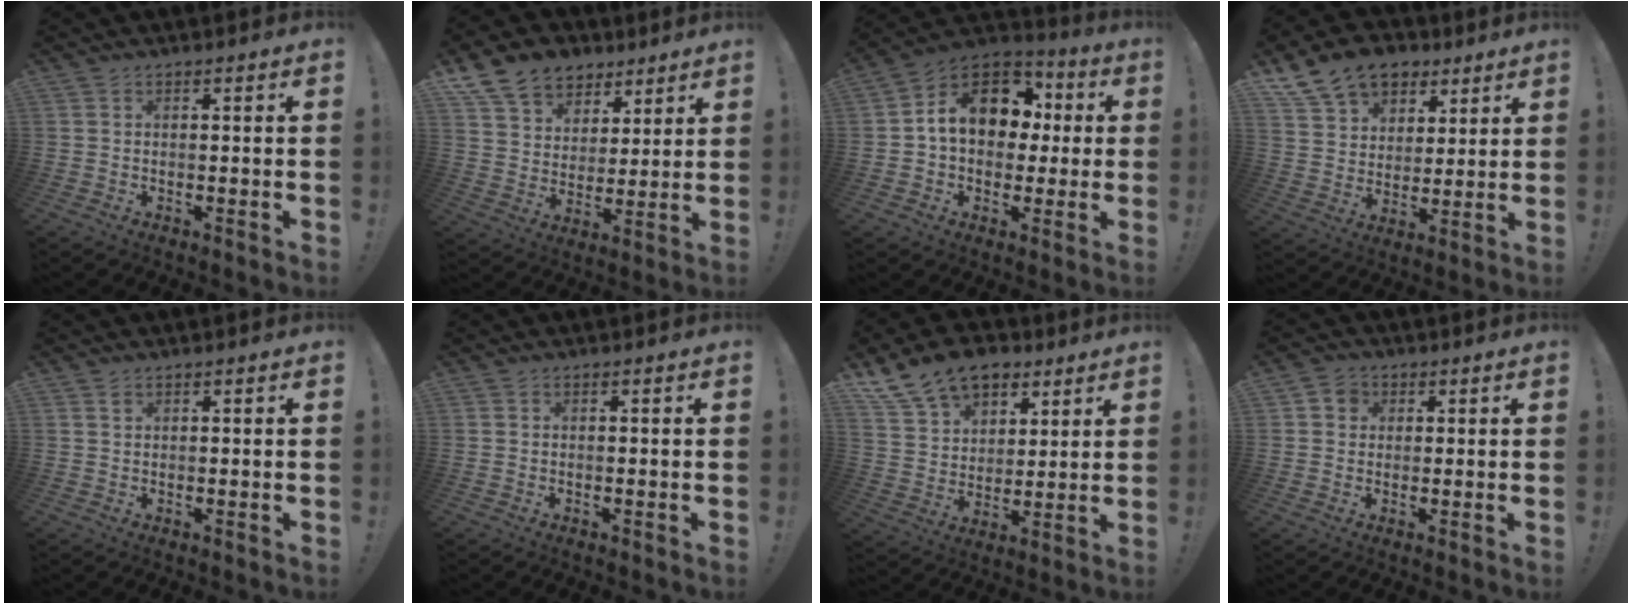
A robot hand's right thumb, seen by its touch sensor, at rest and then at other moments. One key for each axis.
{"total": 14.3, "fx": 11.3, "fy": 6.9, "fz": 5.4, "tx": -0.119, "ty": -0.077, "tz": 0.217}
{"total": 15.3, "fx": 3.0, "fy": 11.5, "fz": 9.6, "tx": -0.137, "ty": 0.008, "tz": 0.063}
{"total": 14.7, "fx": 9.2, "fy": 10.1, "fz": 5.3, "tx": -0.092, "ty": -0.049, "tz": 0.177}
{"total": 0.8, "fx": 0.4, "fy": 0.6, "fz": 0.3, "tx": -0.007, "ty": 0.001, "tz": 0.008}
{"total": 0.0}
{"total": 15.2, "fx": 10.0, "fy": 9.9, "fz": 5.9, "tx": -0.104, "ty": -0.058, "tz": 0.190}
{"total": 4.0, "fx": 1.1, "fy": 3.6, "fz": 1.5, "tx": -0.025, "ty": 0.005, "tz": 0.020}